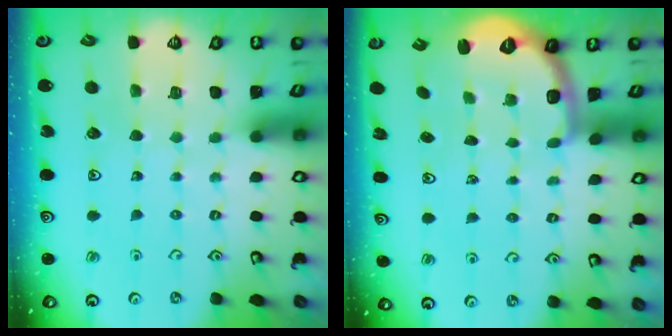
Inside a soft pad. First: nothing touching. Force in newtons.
{"total": 2.6, "press": 1.6, "slide": 2.1}